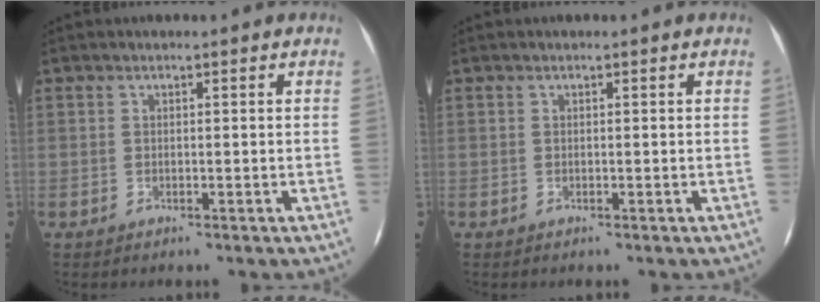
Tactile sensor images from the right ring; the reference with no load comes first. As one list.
[{"total": 0.0}]